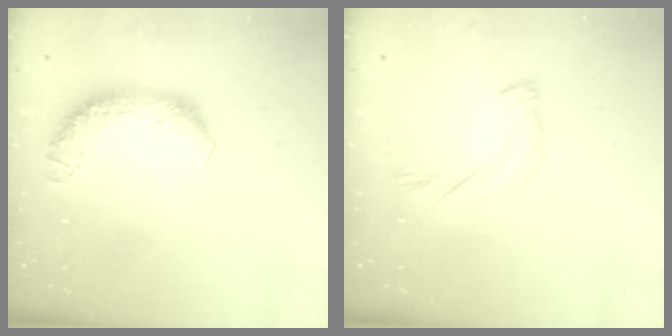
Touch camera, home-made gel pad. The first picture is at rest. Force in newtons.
{"total": 4.7, "press": 4.7, "slide": 0.8}